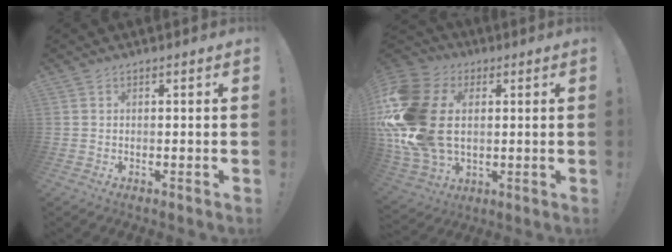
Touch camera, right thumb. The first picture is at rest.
{"total": 26.0, "force": [1.8, 18.5, 18.1], "torque": [-0.370, 0.004, 0.042]}